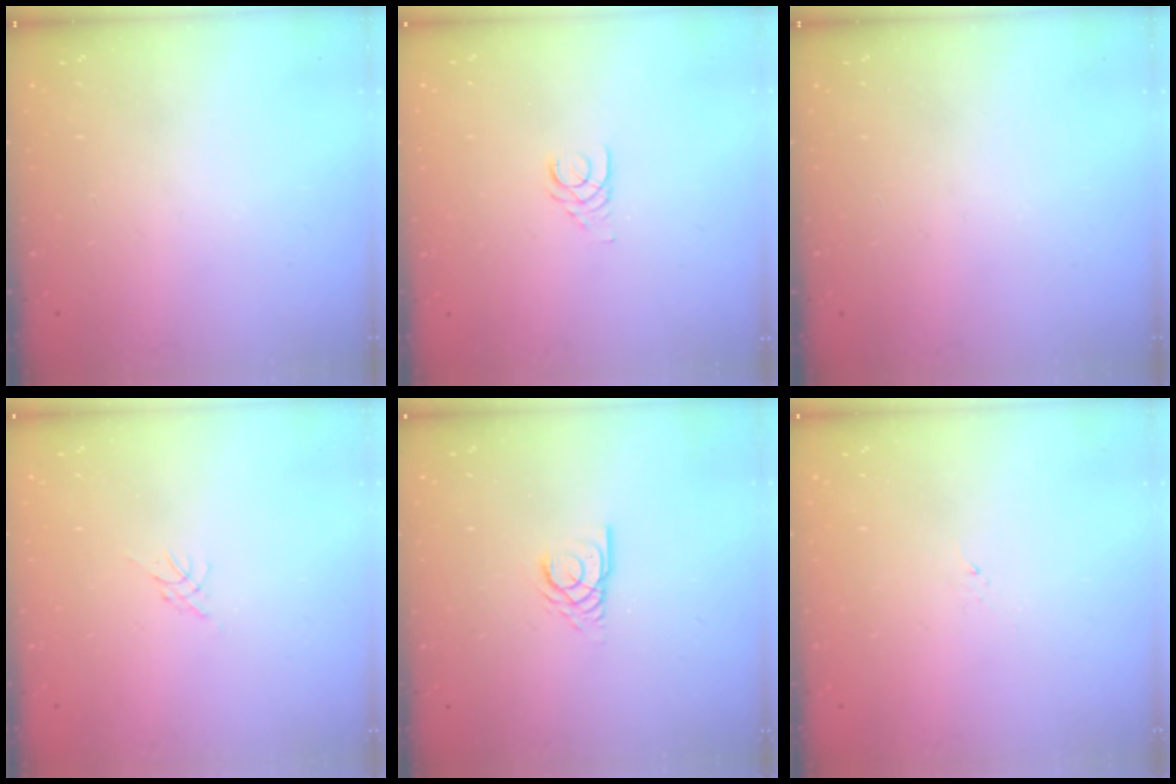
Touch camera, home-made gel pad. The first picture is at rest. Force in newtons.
{"total": 2.5, "press": 2.5, "slide": 0.3}
{"total": 0.0}
{"total": 0.0}
{"total": 3.6, "press": 3.6, "slide": 0.2}
{"total": 1.2, "press": 1.1, "slide": 0.2}